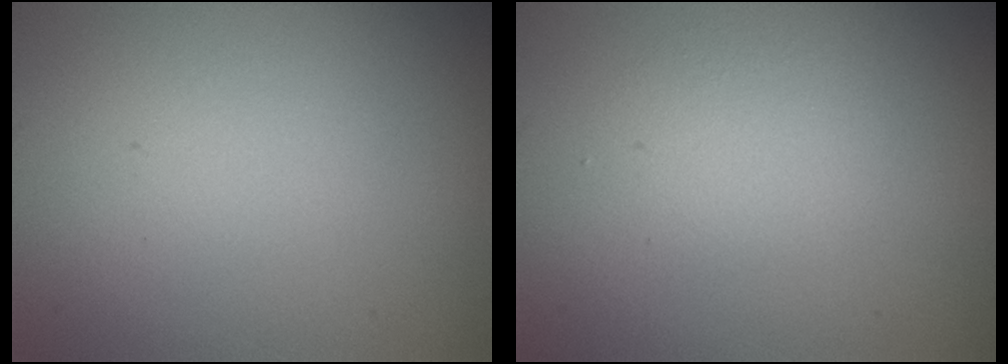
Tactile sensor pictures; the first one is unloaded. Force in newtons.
{"total": 1.6, "press": 1.6, "slide": 0.2}